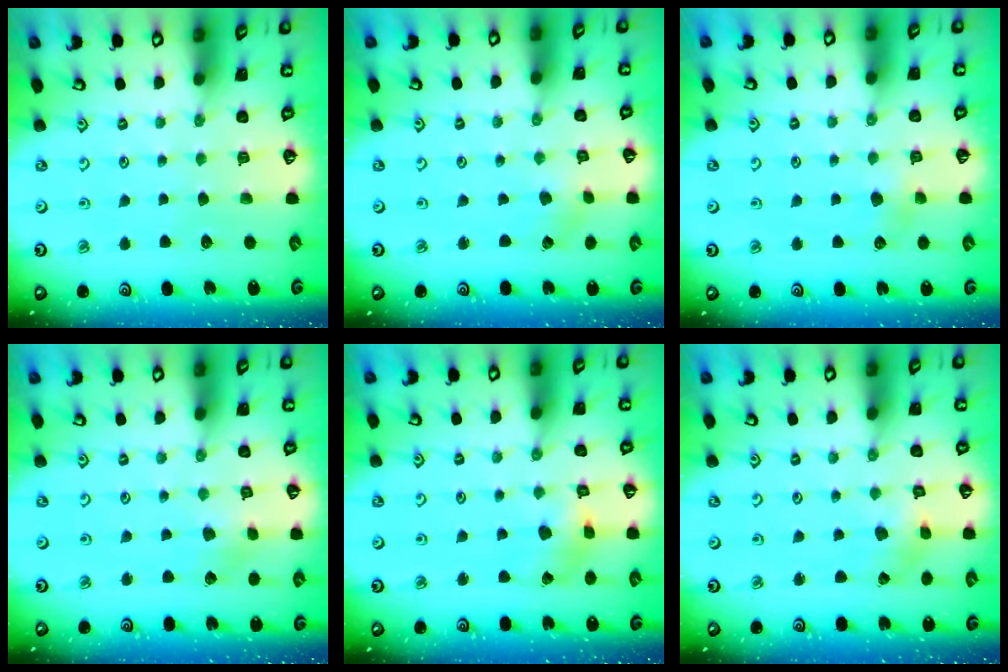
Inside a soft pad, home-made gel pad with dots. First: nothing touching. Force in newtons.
{"total": 0.0}
{"total": 3.9, "press": 3.8, "slide": 0.5}
{"total": 2.7, "press": 2.7, "slide": 0.3}
{"total": 4.6, "press": 4.6, "slide": 0.5}
{"total": 1.4, "press": 1.4, "slide": 0.2}